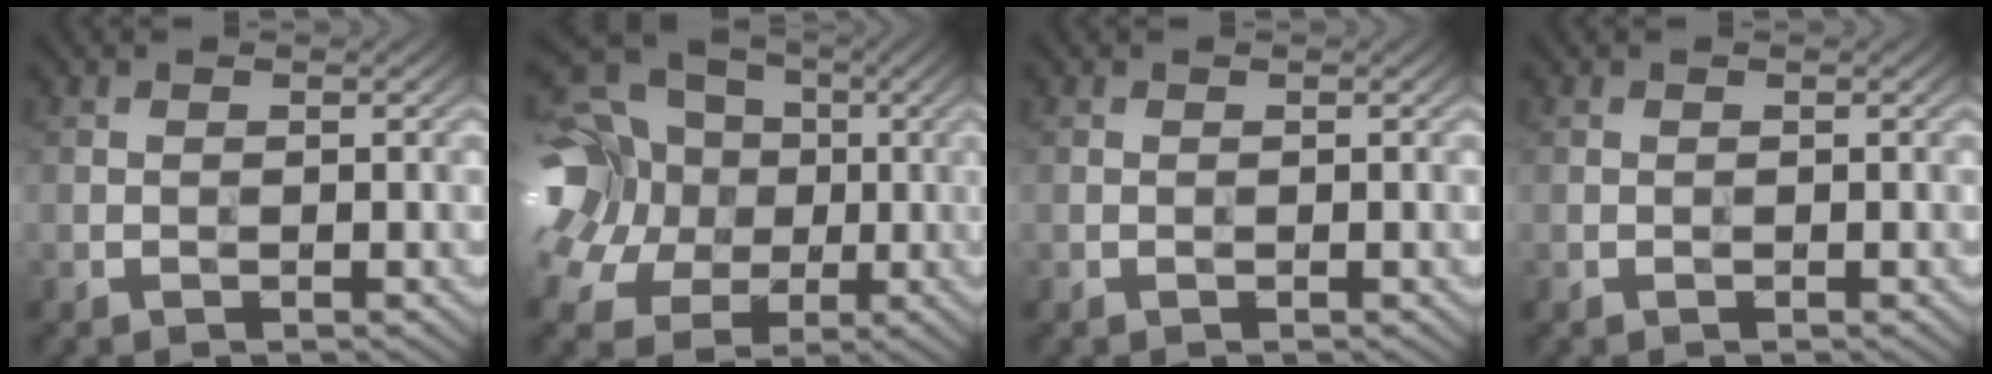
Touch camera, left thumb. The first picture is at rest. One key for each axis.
{"total": 19.5, "fx": 2.5, "fy": 16.6, "fz": 9.9, "tx": -0.296, "ty": 0.047, "tz": 0.015}
{"total": 0.0}
{"total": 0.0}